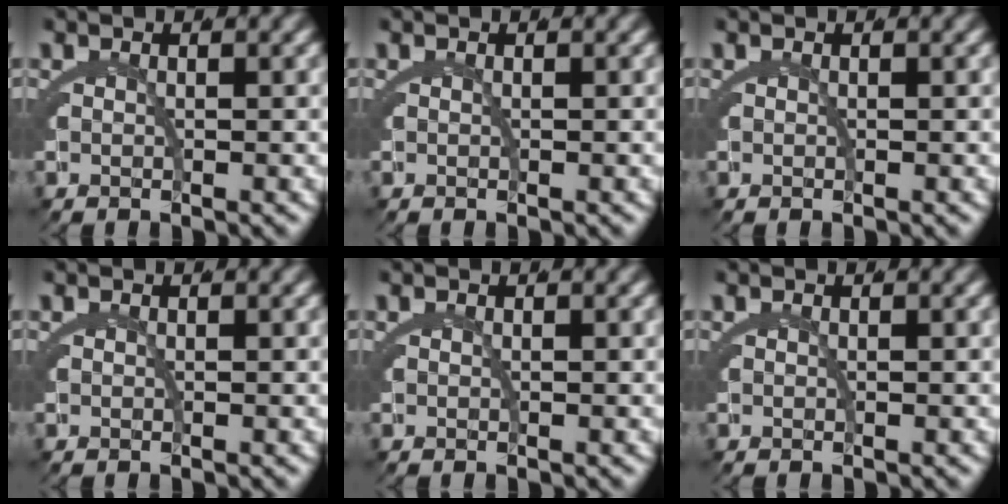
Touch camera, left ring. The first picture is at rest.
{"total": 0.0}
{"total": 0.0}
{"total": 0.0}
{"total": 0.0}
{"total": 0.0}